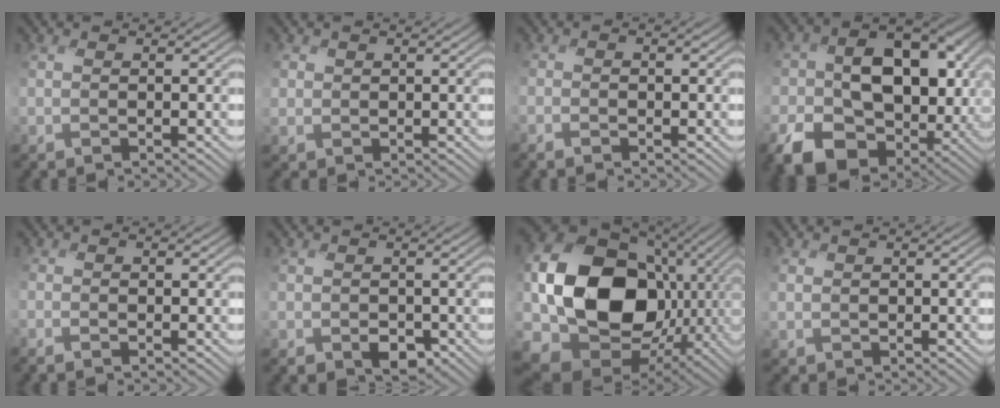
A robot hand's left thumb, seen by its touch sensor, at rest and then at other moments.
{"total": 1.5, "force": [0.2, 1.2, -0.8], "torque": [0.003, -0.004, -0.005]}
{"total": 0.8, "force": [-0.7, -0.2, -0.3], "torque": [0.009, 0.000, -0.019]}
{"total": 15.2, "force": [-3.5, 11.0, 9.8], "torque": [-0.135, -0.036, -0.048]}
{"total": 0.6, "force": [-0.5, -0.1, -0.4], "torque": [0.011, -0.001, -0.012]}
{"total": 3.2, "force": [-1.1, 2.5, 1.6], "torque": [-0.042, -0.022, -0.015]}
{"total": 21.0, "force": [-1.3, 15.9, 13.7], "torque": [-0.337, -0.037, -0.007]}
{"total": 1.0, "force": [0.4, 0.8, -0.2], "torque": [-0.011, -0.002, 0.003]}